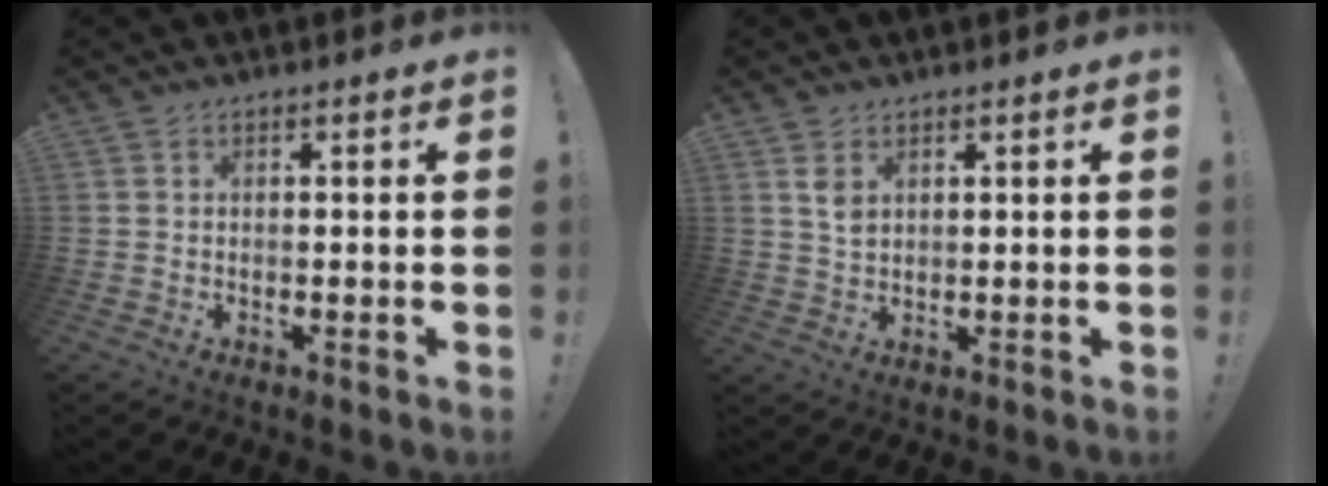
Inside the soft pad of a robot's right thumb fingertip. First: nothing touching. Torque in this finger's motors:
{"motor_torque": [-0.29, 0.34, -0.22, -0.01, 0.16]}